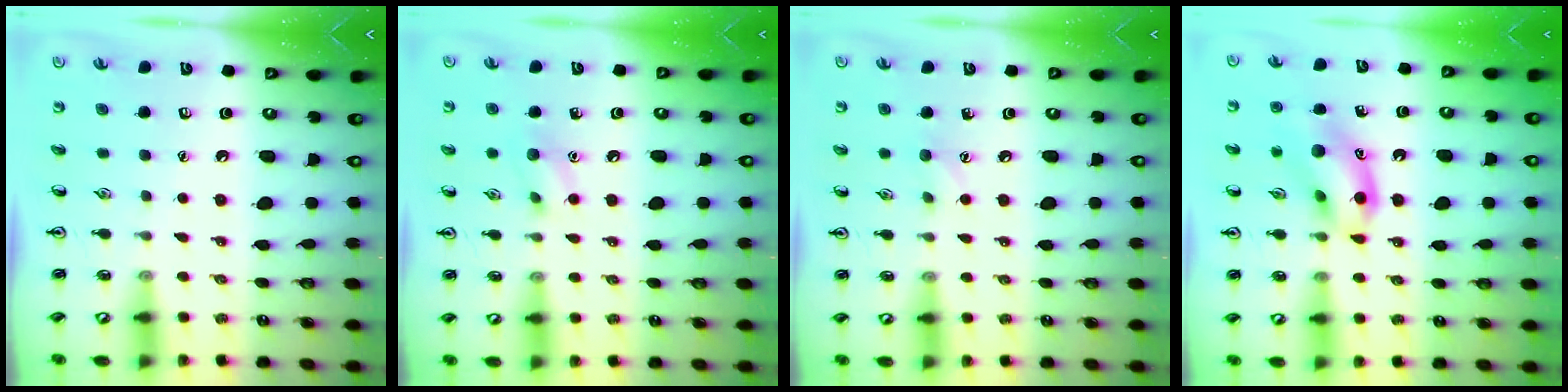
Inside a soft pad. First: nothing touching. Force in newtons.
{"total": 7.7, "press": 7.5, "slide": 1.8}
{"total": 5.2, "press": 5.0, "slide": 1.6}
{"total": 13.2, "press": 13.0, "slide": 2.2}